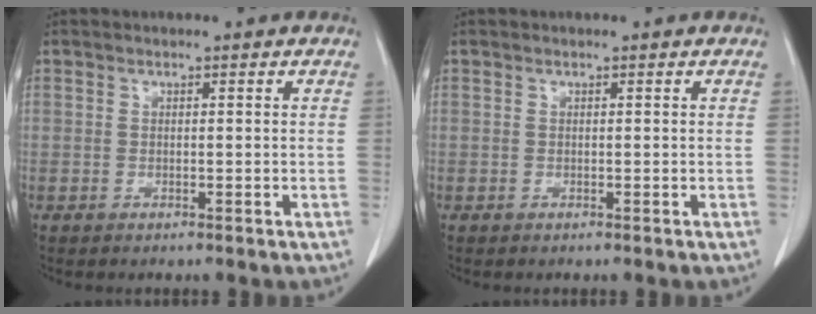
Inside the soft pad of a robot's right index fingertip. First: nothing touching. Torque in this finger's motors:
{"motor_torque": [0.00, 0.00, 0.00, 0.00]}